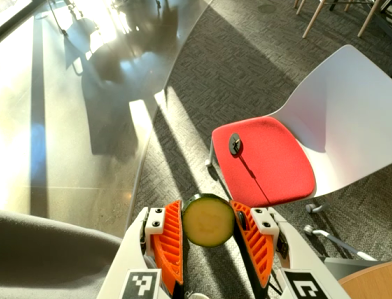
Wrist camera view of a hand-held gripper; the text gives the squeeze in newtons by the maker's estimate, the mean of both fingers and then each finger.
{"total": 7.9, "left": 7.9, "right": 7.9}